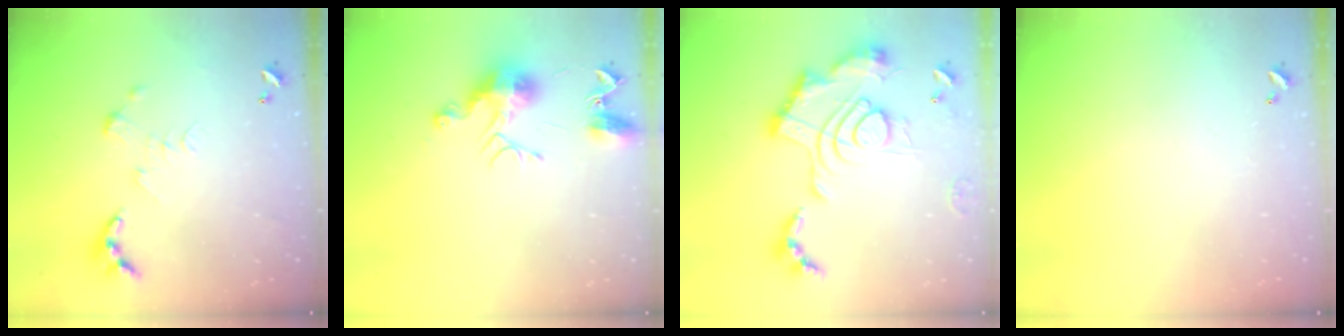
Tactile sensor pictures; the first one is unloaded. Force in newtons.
{"total": 9.5, "press": 9.5, "slide": 0.2}
{"total": 2.5, "press": 1.9, "slide": 1.7}
{"total": 0.0}